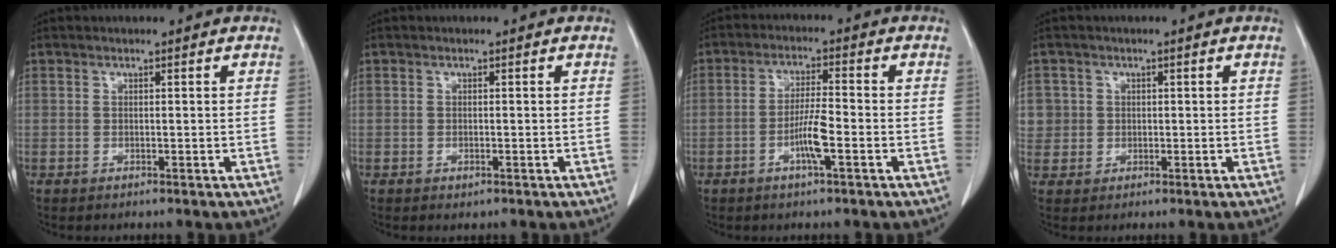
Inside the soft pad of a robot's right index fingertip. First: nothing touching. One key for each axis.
{"total": 0.7, "fx": -0.4, "fy": 0.3, "fz": 0.4, "tx": -0.008, "ty": -0.001, "tz": -0.002}
{"total": 5.2, "fx": -1.9, "fy": 0.2, "fz": 4.9, "tx": -0.096, "ty": -0.001, "tz": -0.036}
{"total": 3.3, "fx": 0.7, "fy": 3.3, "fz": 0.0, "tx": 0.018, "ty": 0.005, "tz": 0.015}